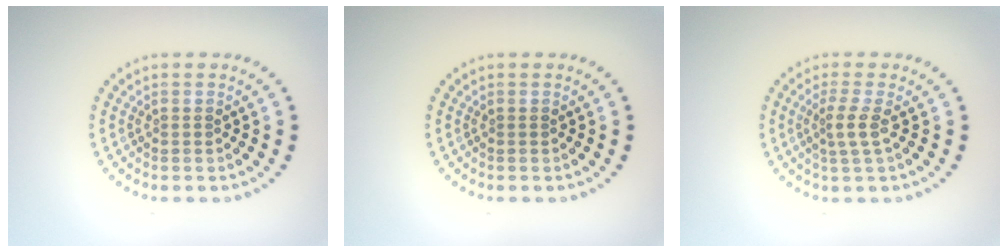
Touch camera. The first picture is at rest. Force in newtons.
{"total": 0.0}
{"total": 1.9, "press": 1.4, "slide": 1.3}